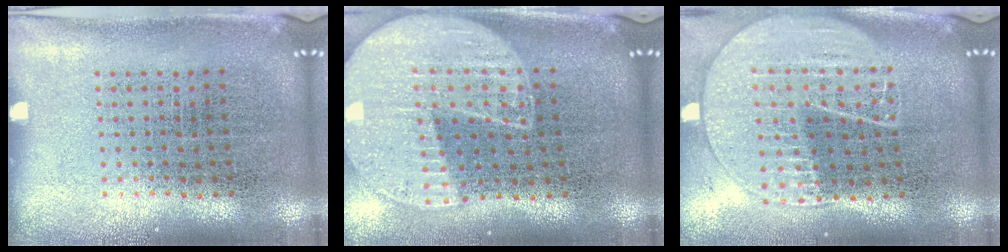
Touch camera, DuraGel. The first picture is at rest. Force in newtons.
{"total": 2.2, "press": 1.9, "slide": 1.0}
{"total": 2.0, "press": 1.8, "slide": 1.0}